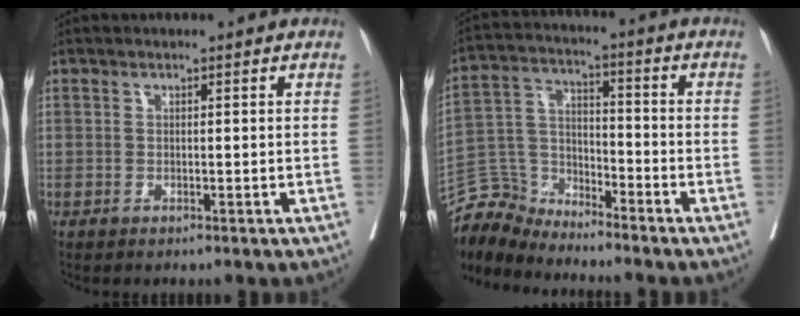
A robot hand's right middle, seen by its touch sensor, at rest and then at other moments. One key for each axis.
{"total": 7.2, "fx": -7.0, "fy": 1.0, "fz": -1.4, "tx": 0.022, "ty": 0.022, "tz": -0.143}